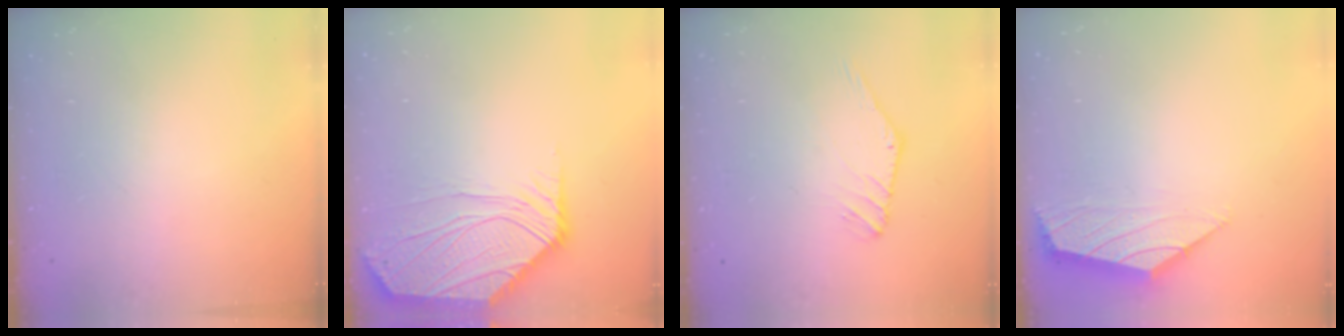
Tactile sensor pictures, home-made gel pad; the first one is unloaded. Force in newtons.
{"total": 5.9, "press": 5.8, "slide": 0.9}
{"total": 1.3, "press": 1.3, "slide": 0.1}
{"total": 0.0}